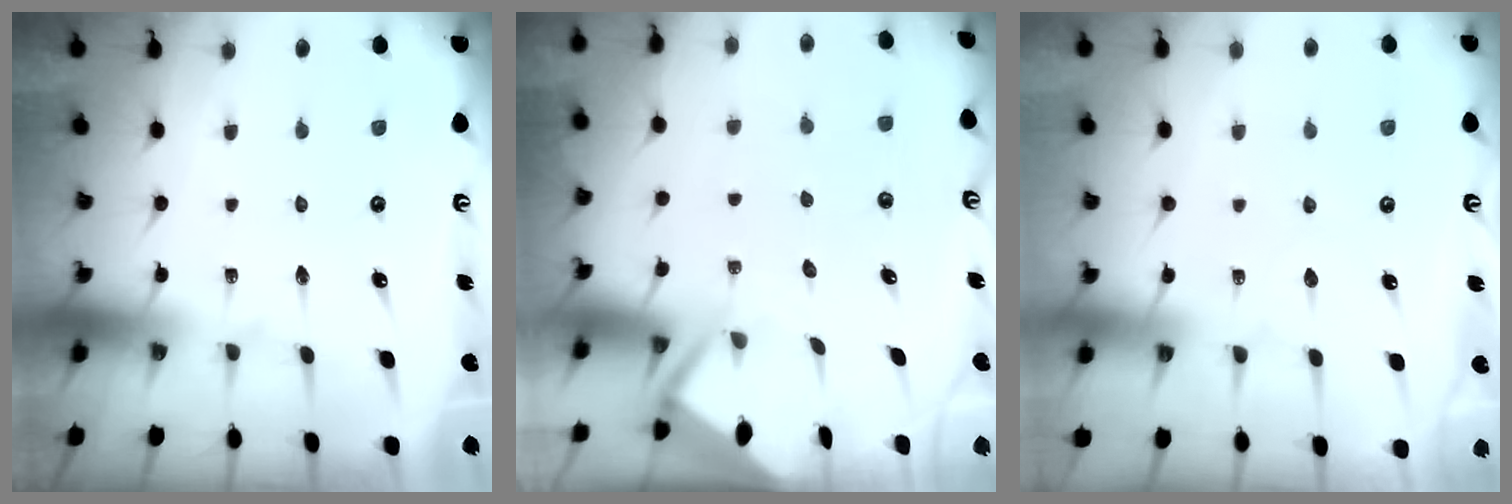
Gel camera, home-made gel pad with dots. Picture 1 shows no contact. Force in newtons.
{"total": 3.3, "press": 3.3, "slide": 0.3}
{"total": 2.5, "press": 2.4, "slide": 0.4}